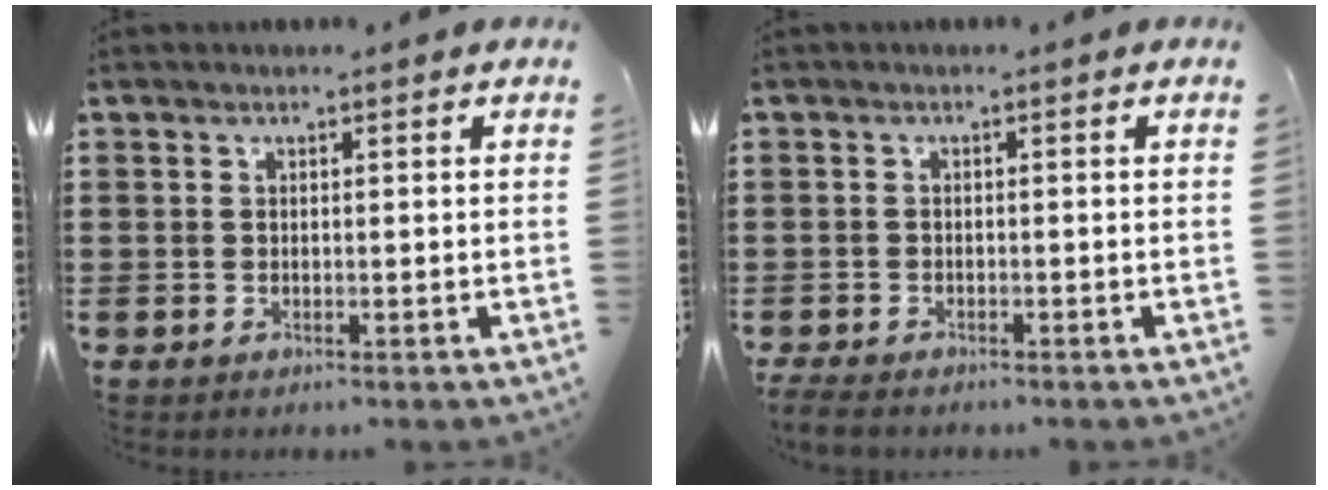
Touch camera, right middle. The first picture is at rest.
{"total": 1.5, "force": [-1.4, 0.2, 0.5], "torque": [-0.020, -0.004, -0.030]}